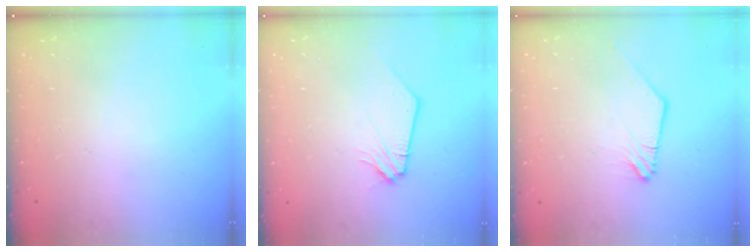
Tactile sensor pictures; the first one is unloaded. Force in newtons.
{"total": 0.0}
{"total": 0.0}